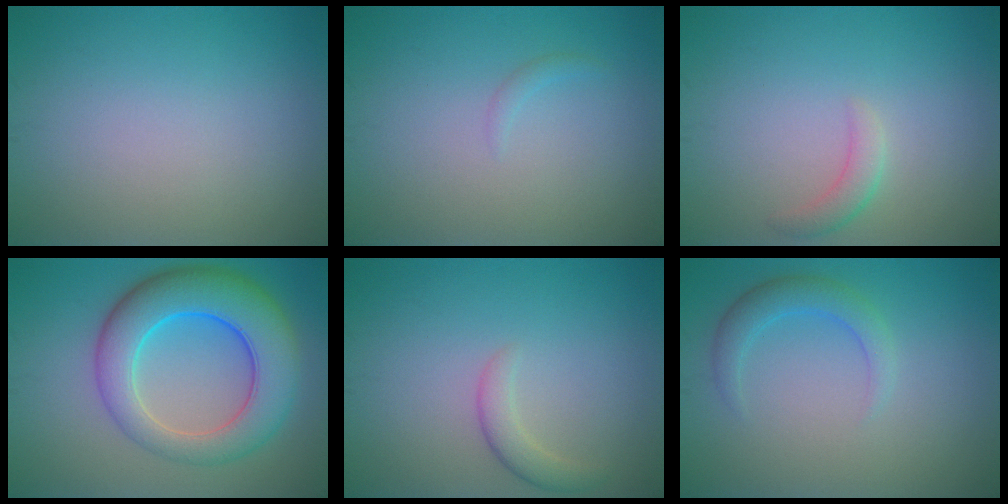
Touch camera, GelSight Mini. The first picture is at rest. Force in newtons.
{"total": 0.6, "press": 0.6, "slide": 0.1}
{"total": 1.6, "press": 1.6, "slide": 0.0}
{"total": 9.2, "press": 9.2, "slide": 0.3}
{"total": 1.9, "press": 1.9, "slide": 0.2}
{"total": 2.5, "press": 2.5, "slide": 0.1}